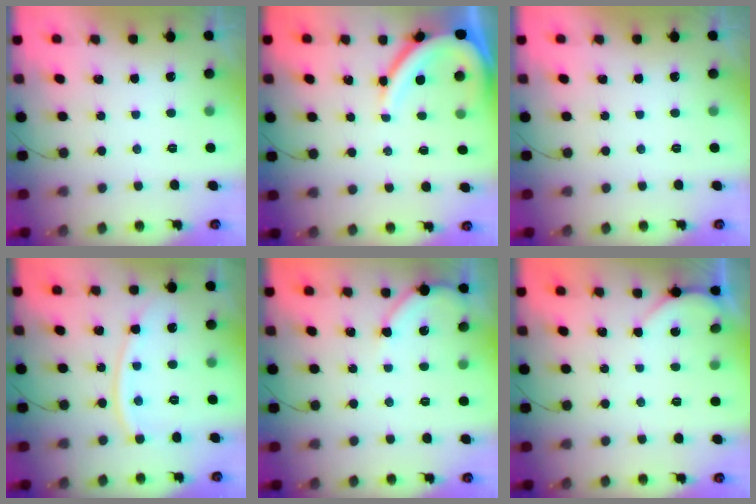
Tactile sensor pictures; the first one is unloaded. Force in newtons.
{"total": 8.9, "press": 8.8, "slide": 0.8}
{"total": 0.0}
{"total": 10.3, "press": 10.2, "slide": 1.3}
{"total": 5.1, "press": 5.0, "slide": 0.9}
{"total": 1.8, "press": 1.8, "slide": 0.2}